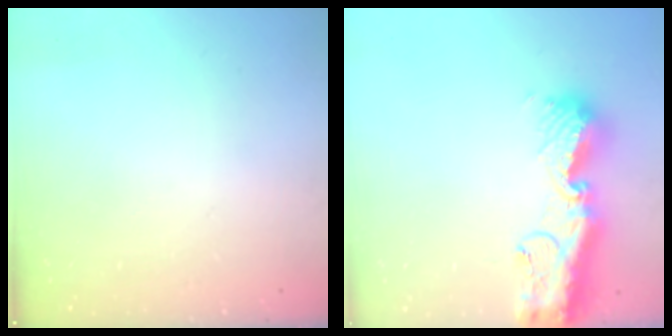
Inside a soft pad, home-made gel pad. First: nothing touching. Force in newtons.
{"total": 15.0, "press": 14.9, "slide": 1.7}